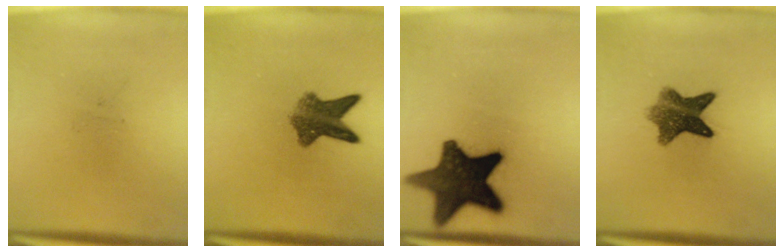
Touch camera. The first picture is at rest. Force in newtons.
{"total": 6.8}
{"total": 16.5}
{"total": 8.0}